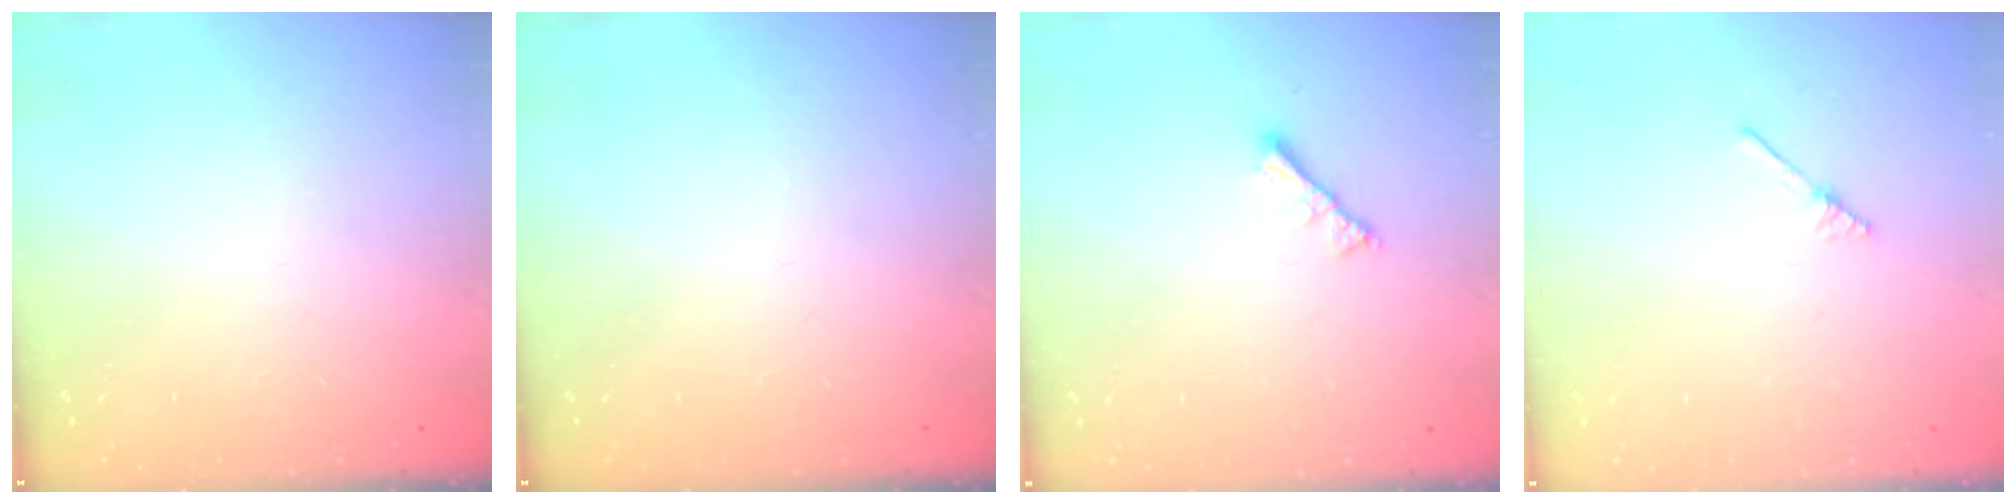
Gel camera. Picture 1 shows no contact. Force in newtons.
{"total": 0.0}
{"total": 2.8, "press": 2.8, "slide": 0.6}
{"total": 1.9, "press": 1.8, "slide": 0.3}